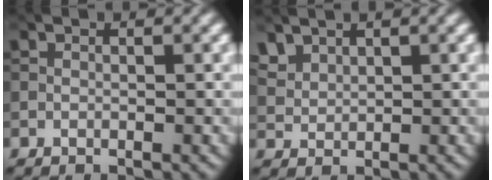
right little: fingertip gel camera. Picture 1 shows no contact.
{"total": 1.9, "force": [1.4, 1.2, 0.6], "torque": [-0.013, 0.000, 0.029]}